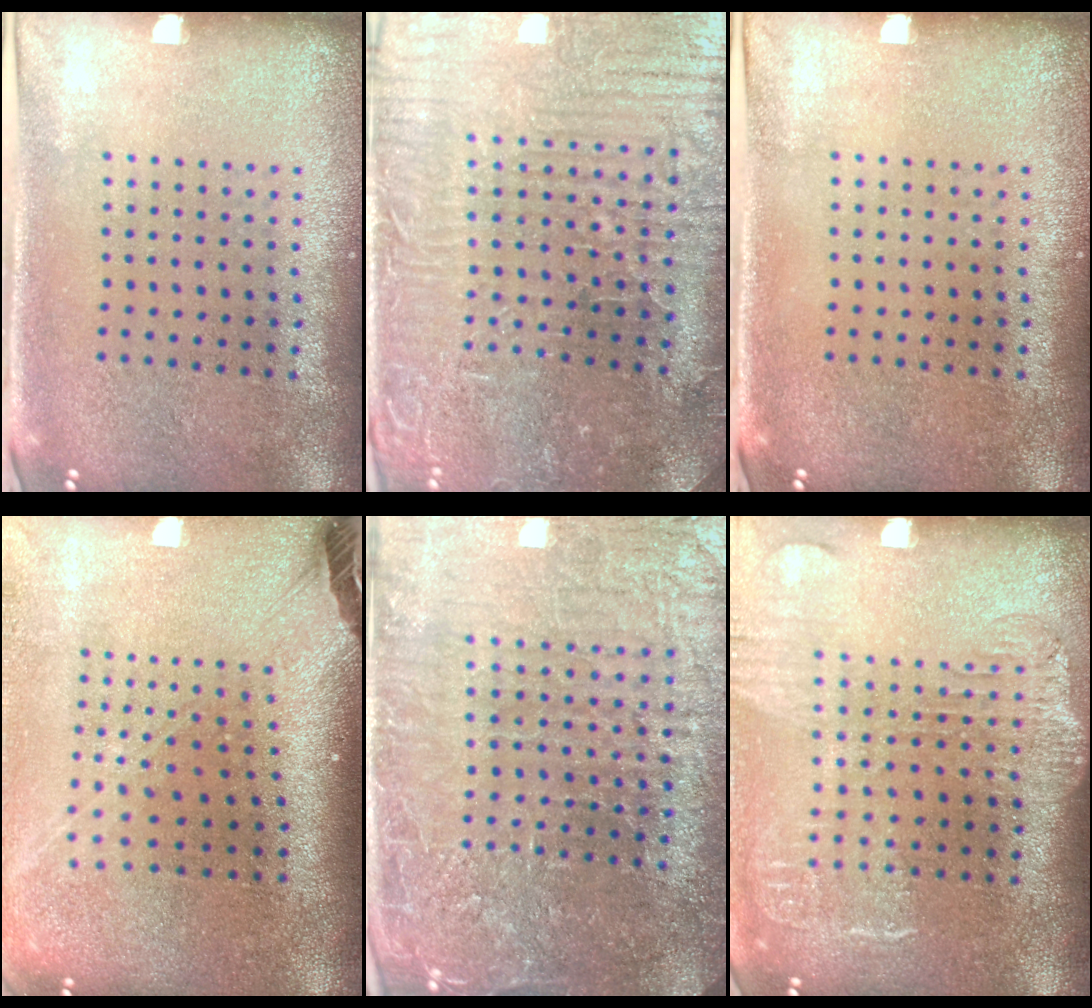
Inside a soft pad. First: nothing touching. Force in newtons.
{"total": 3.9, "press": 3.9, "slide": 0.6}
{"total": 0.0}
{"total": 2.6, "press": 1.9, "slide": 1.8}
{"total": 5.9, "press": 5.2, "slide": 2.6}
{"total": 1.9, "press": 1.6, "slide": 1.1}